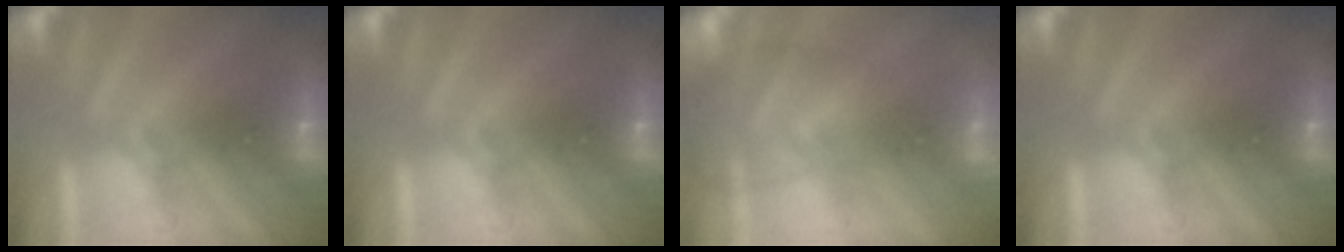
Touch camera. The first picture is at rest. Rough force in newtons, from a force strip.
{"total": 0.0}
{"total": 3.9}
{"total": 0.0}